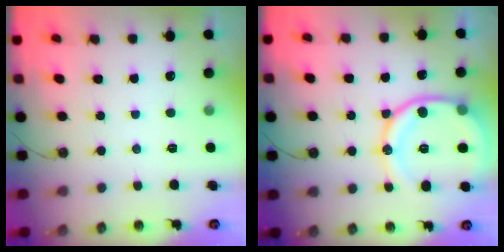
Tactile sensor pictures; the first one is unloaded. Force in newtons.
{"total": 16.7, "press": 16.6, "slide": 1.8}